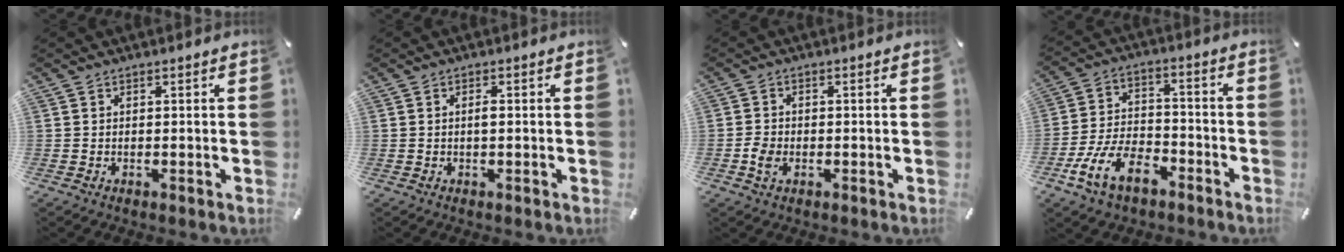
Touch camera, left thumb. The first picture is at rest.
{"total": 1.1, "force": [-0.1, 0.3, 1.1], "torque": [-0.023, -0.001, -0.002]}
{"total": 2.9, "force": [-1.1, 2.1, 1.6], "torque": [-0.035, 0.002, -0.022]}
{"total": 13.1, "force": [-7.2, 7.4, 8.0], "torque": [-0.161, 0.037, -0.131]}